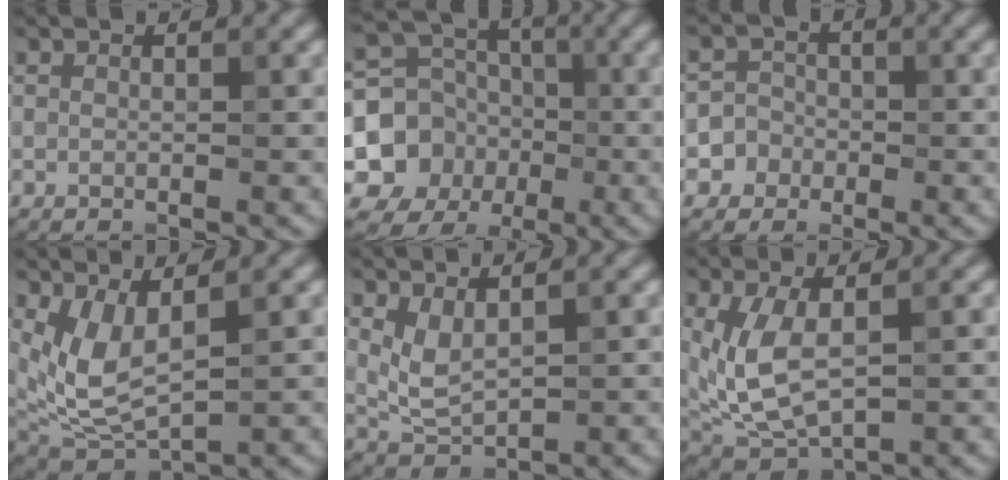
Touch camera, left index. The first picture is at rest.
{"total": 8.5, "force": [-1.7, 7.8, 3.0], "torque": [-0.058, -0.010, -0.050]}
{"total": 3.0, "force": [-1.2, 2.7, 0.1], "torque": [0.034, 0.002, -0.029]}
{"total": 4.7, "force": [1.4, 1.7, 4.1], "torque": [-0.102, -0.018, 0.038]}
{"total": 2.8, "force": [1.2, 1.3, 2.1], "torque": [-0.052, -0.007, 0.031]}
{"total": 6.1, "force": [0.6, 2.9, 5.3], "torque": [-0.129, -0.010, 0.019]}